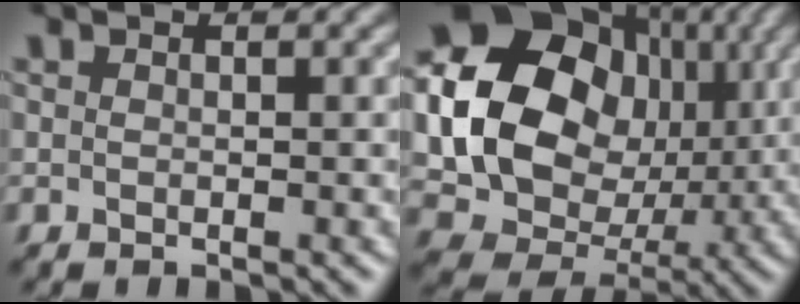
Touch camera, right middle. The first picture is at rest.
{"total": 19.8, "force": [2.9, 17.1, 9.5], "torque": [-0.201, 0.014, 0.052]}